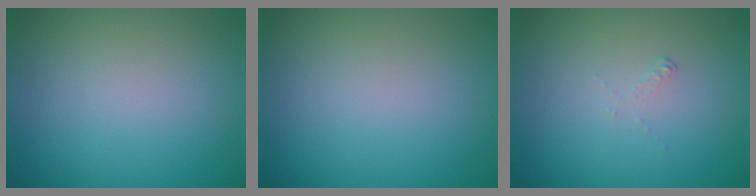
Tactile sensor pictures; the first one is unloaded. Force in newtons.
{"total": 0.0}
{"total": 0.6, "press": 0.2, "slide": 0.6}